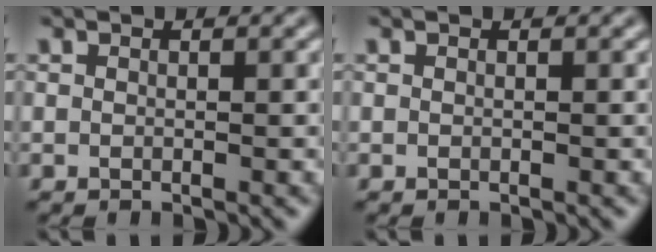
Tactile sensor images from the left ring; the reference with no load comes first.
{"total": 0.0}